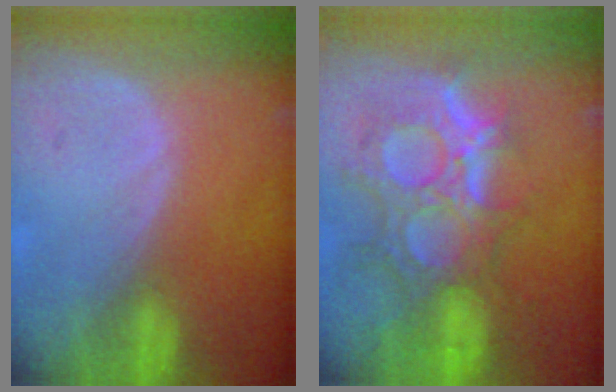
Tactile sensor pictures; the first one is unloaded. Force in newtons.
{"total": 11.9, "press": 10.7, "slide": 5.3}